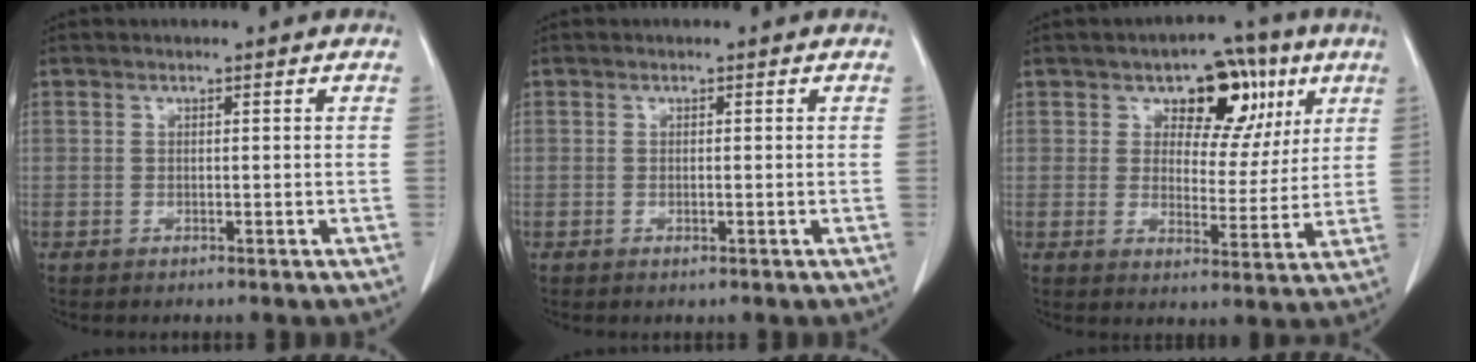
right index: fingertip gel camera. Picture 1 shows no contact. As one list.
[{"total": 0.6, "force": [-0.2, 0.1, 0.5], "torque": [-0.011, -0.002, 0.000]}, {"total": 10.6, "force": [5.0, 6.5, 6.7], "torque": [-0.071, 0.019, 0.070]}]